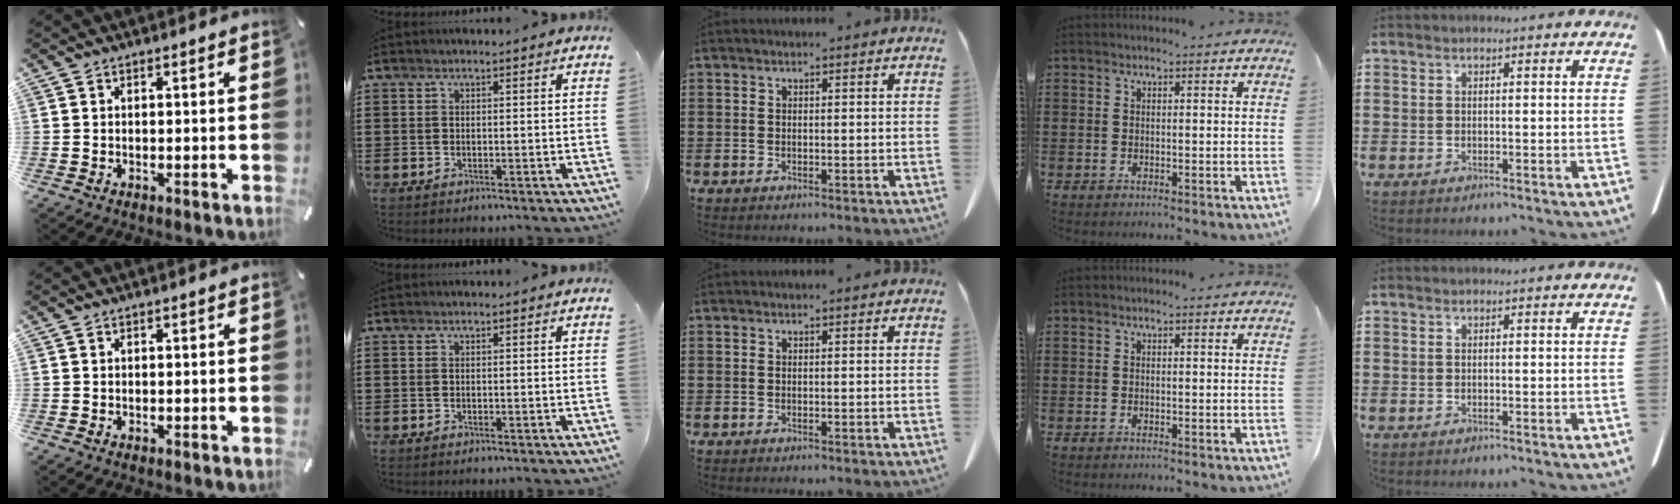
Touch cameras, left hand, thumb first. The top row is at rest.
{}